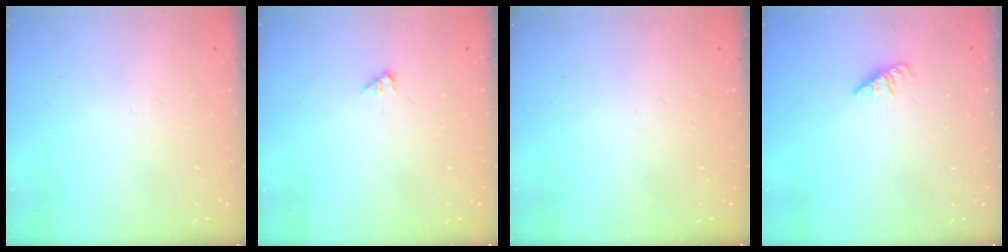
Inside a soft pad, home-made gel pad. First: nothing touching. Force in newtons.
{"total": 1.2, "press": 1.1, "slide": 0.2}
{"total": 0.0}
{"total": 1.1, "press": 1.1, "slide": 0.3}